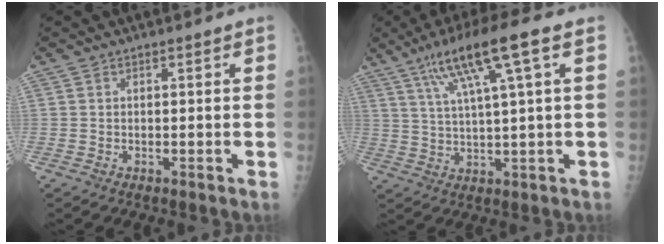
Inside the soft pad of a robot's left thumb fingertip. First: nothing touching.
{"total": 12.4, "force": [5.7, 0.8, 11.0], "torque": [-0.205, 0.002, 0.103]}